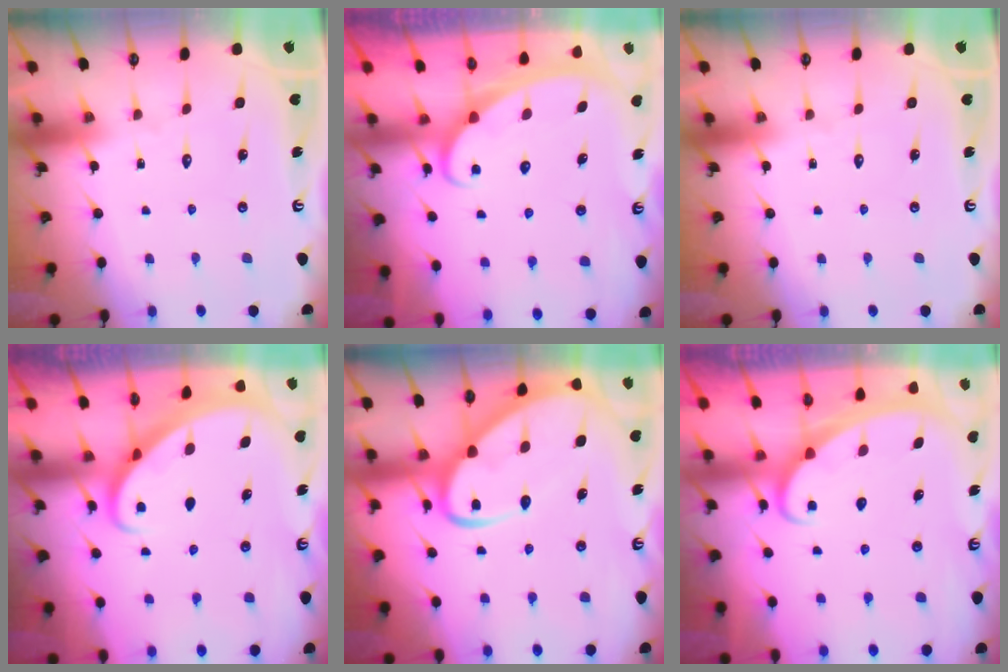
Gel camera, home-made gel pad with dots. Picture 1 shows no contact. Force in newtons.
{"total": 2.4, "press": 2.3, "slide": 0.4}
{"total": 0.0}
{"total": 2.6, "press": 2.6, "slide": 0.3}
{"total": 10.1, "press": 10.1, "slide": 0.9}
{"total": 2.6, "press": 2.6, "slide": 0.4}